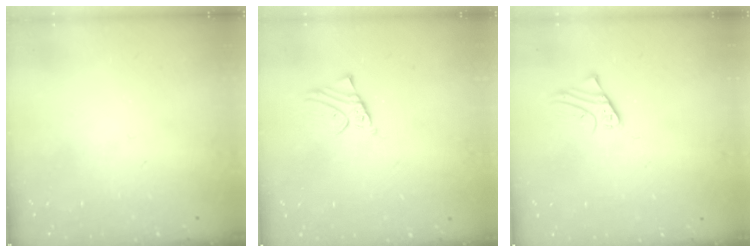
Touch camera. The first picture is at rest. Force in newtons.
{"total": 1.9, "press": 1.9, "slide": 0.1}
{"total": 2.0, "press": 2.0, "slide": 0.1}